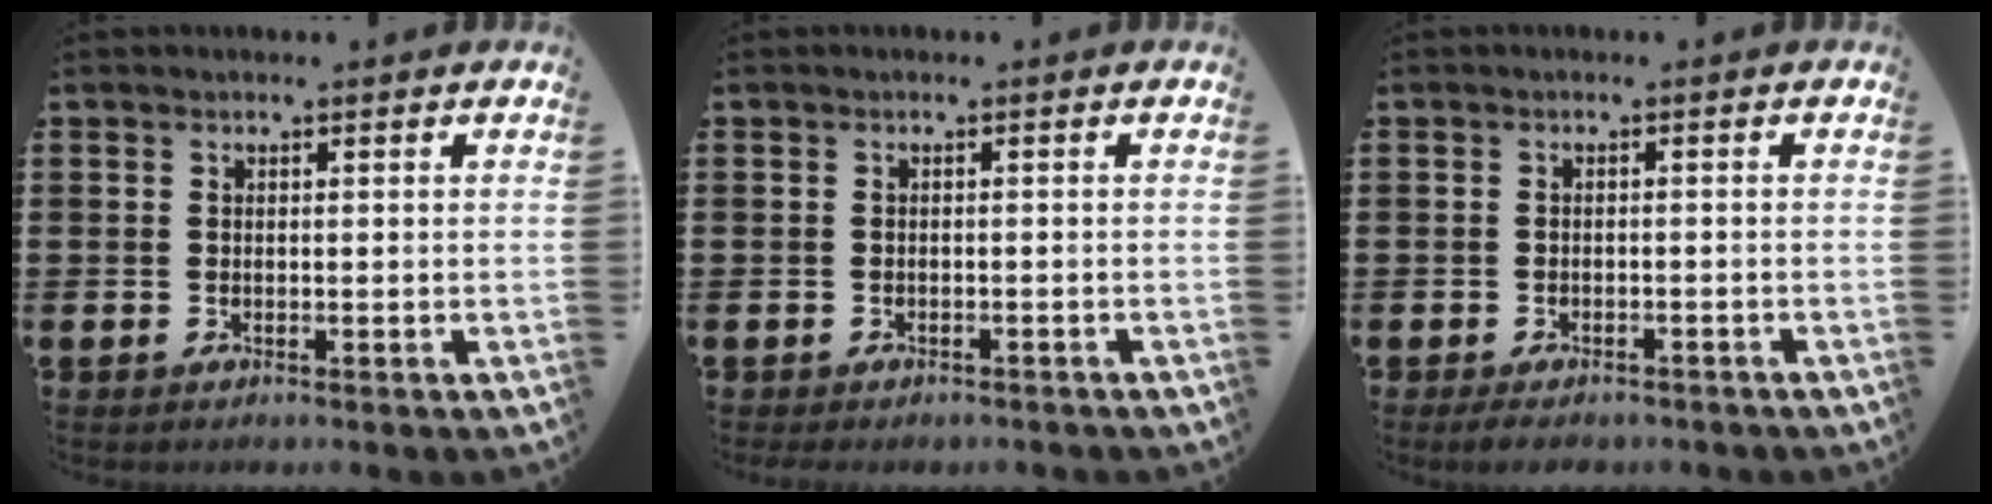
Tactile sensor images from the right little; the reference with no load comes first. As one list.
[{"total": 0.5, "force": [-0.5, 0.2, 0.1], "torque": [-0.004, 0.000, -0.010]}, {"total": 1.4, "force": [-1.2, 0.5, 0.7], "torque": [-0.015, 0.004, -0.024]}]